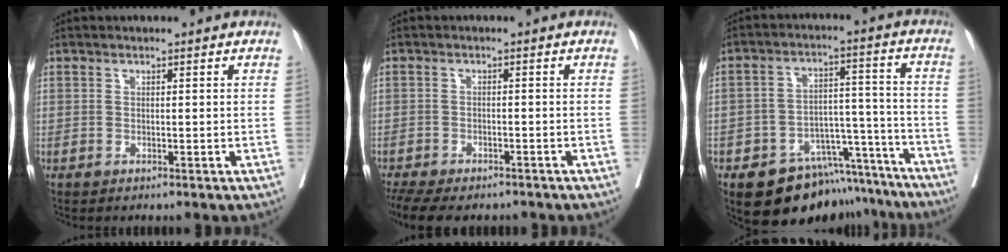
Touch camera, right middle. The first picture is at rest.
{"total": 11.4, "force": [-9.4, 4.0, 5.2], "torque": [-0.104, -0.007, -0.130]}
{"total": 11.1, "force": [-8.3, 6.2, 4.1], "torque": [-0.025, 0.053, -0.109]}